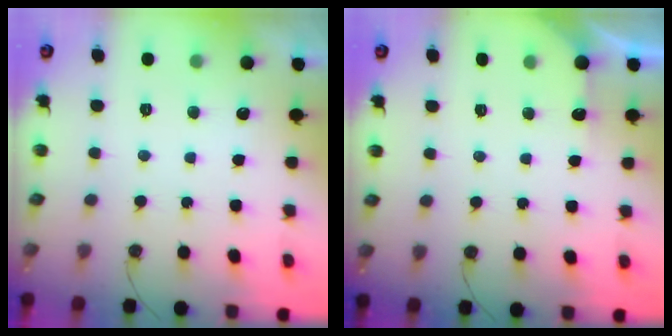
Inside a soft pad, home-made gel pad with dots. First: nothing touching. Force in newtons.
{"total": 2.7, "press": 2.7, "slide": 0.2}